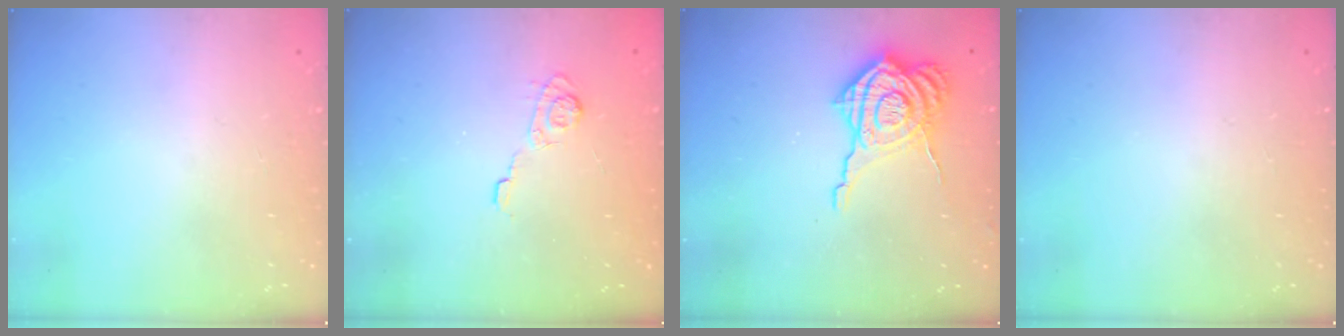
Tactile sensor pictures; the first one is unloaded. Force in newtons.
{"total": 4.2, "press": 3.8, "slide": 1.6}
{"total": 13.1, "press": 13.1, "slide": 0.9}
{"total": 0.0}